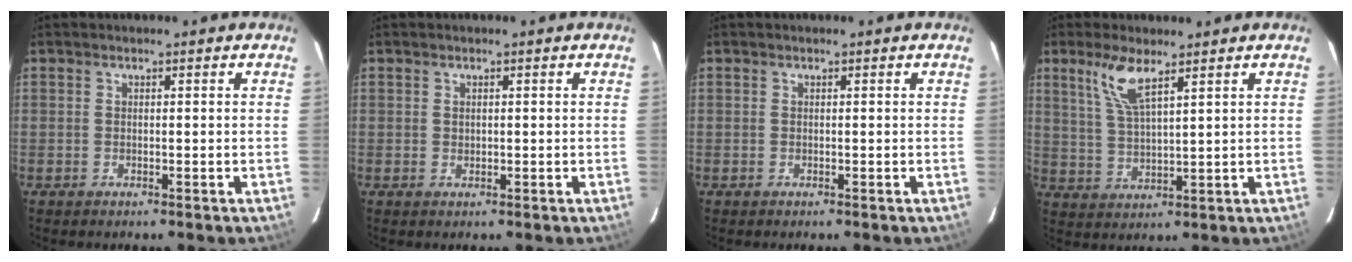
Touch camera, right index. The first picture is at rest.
{"total": 0.8, "force": [0.3, 0.6, 0.3], "torque": [-0.004, 0.003, 0.007]}
{"total": 0.0}
{"total": 6.8, "force": [4.3, 1.5, 5.0], "torque": [-0.107, 0.000, 0.093]}